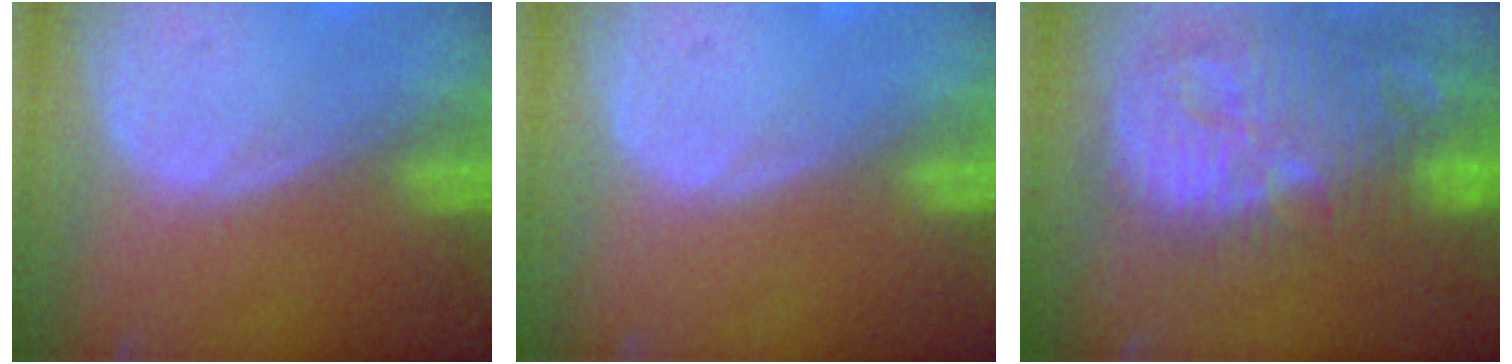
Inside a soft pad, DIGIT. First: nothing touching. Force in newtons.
{"total": 0.0}
{"total": 14.3, "press": 12.4, "slide": 7.2}